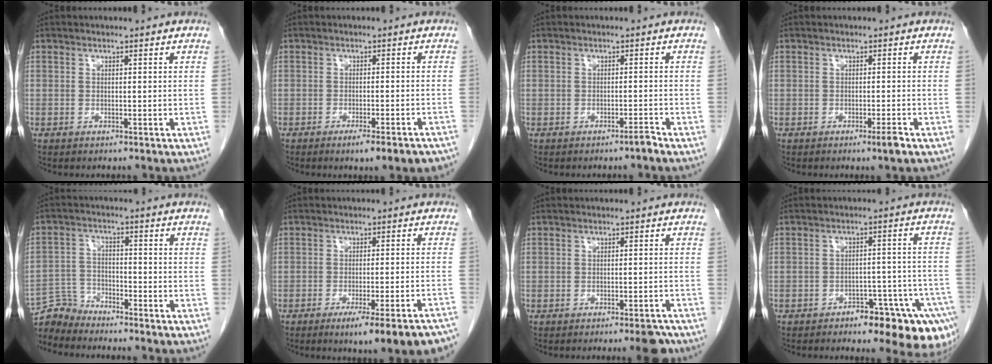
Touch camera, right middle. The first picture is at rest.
{"total": 6.6, "force": [-5.0, 0.4, 4.3], "torque": [-0.034, -0.012, -0.066]}
{"total": 1.2, "force": [-1.0, -0.4, 0.5], "torque": [-0.006, -0.001, -0.014]}
{"total": 1.6, "force": [-1.0, -0.4, 1.2], "torque": [-0.019, -0.004, -0.016]}
{"total": 5.2, "force": [-5.0, 0.3, -1.3], "torque": [0.023, 0.002, -0.097]}
{"total": 13.8, "force": [-10.9, 0.1, 8.4], "torque": [-0.059, -0.007, -0.142]}
{"total": 3.0, "force": [-2.6, 0.0, 1.6], "torque": [-0.010, -0.003, -0.034]}
{"total": 12.0, "force": [-8.5, 3.2, 7.9], "torque": [-0.032, 0.028, -0.110]}